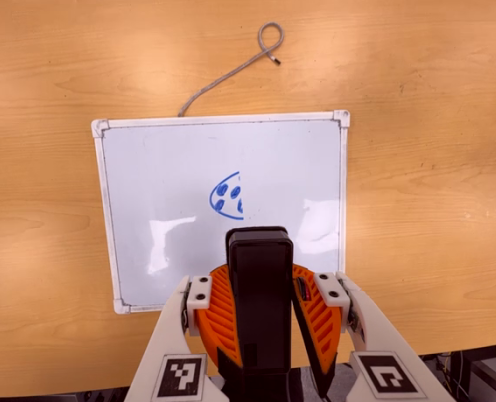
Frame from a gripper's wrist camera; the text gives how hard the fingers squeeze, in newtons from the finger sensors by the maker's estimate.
{"total": 10.2, "left": 10.0, "right": 10.5}